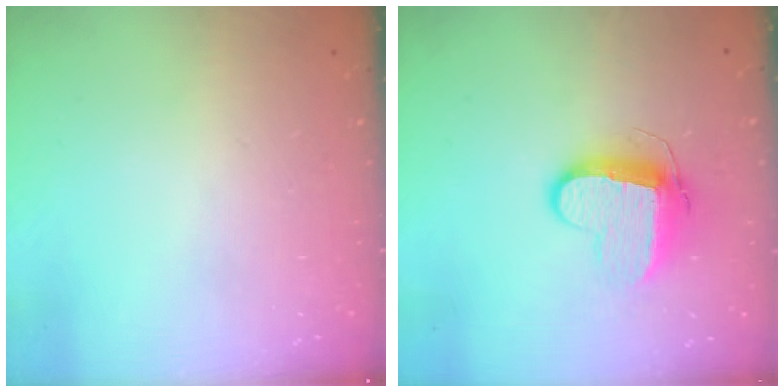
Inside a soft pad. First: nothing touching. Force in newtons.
{"total": 10.4, "press": 10.4, "slide": 0.5}